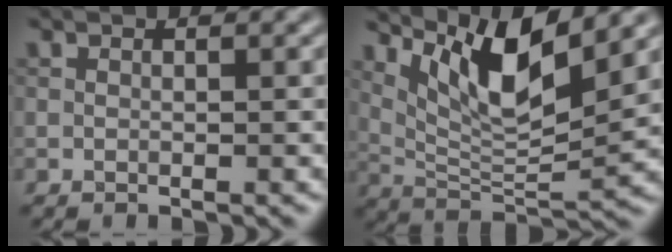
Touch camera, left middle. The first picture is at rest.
{"total": 8.0, "force": [4.5, 1.9, 6.3], "torque": [-0.113, -0.009, 0.087]}